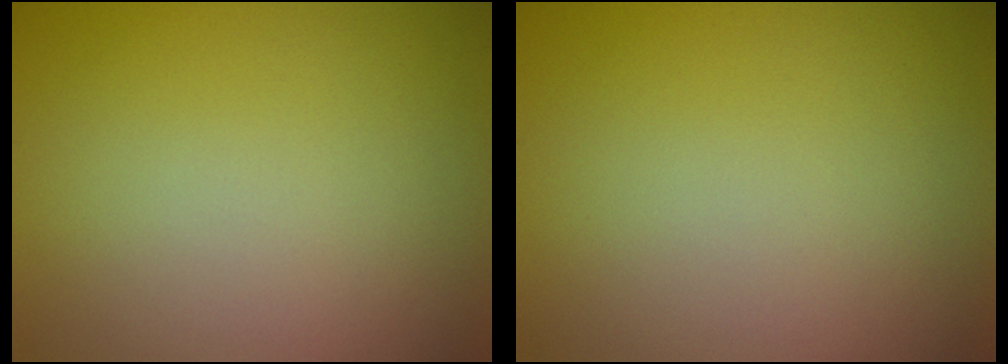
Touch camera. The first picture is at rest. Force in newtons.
{"total": 0.0}